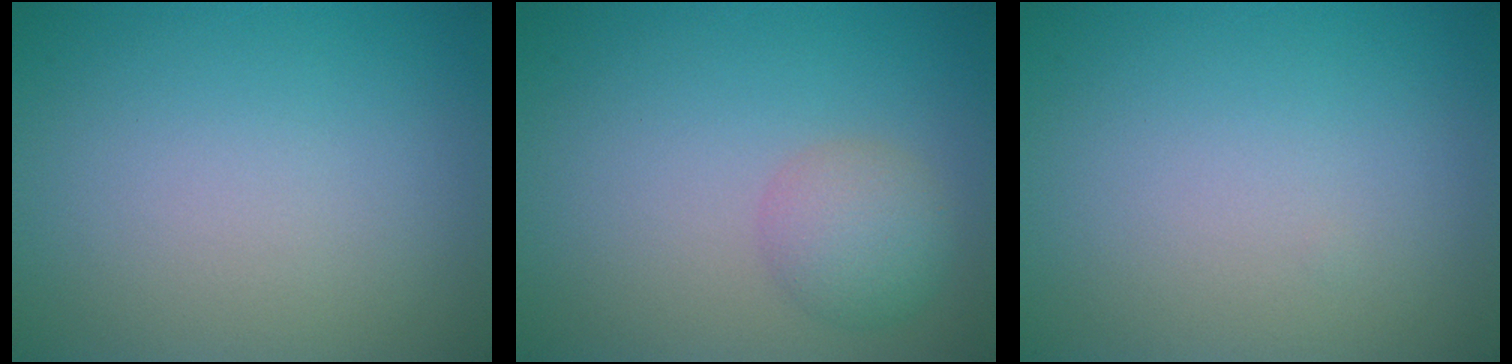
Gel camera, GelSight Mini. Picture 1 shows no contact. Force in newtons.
{"total": 2.8, "press": 2.8, "slide": 0.1}
{"total": 0.0}